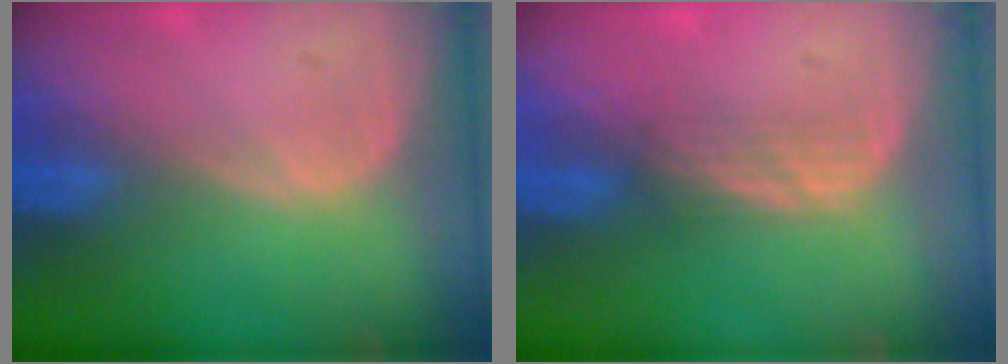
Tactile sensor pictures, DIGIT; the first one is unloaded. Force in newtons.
{"total": 2.3, "press": 2.2, "slide": 0.3}